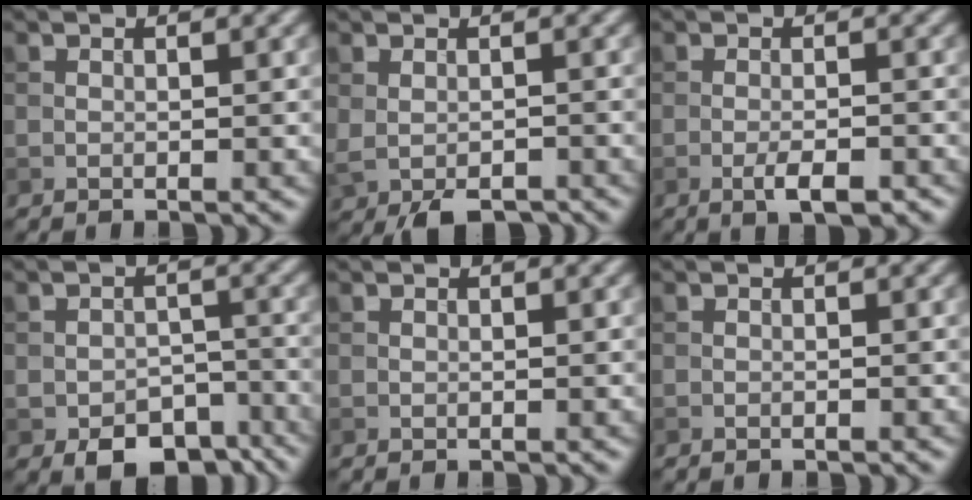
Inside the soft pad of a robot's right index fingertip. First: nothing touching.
{"total": 3.5, "force": [-2.2, 1.4, 2.4], "torque": [-0.040, -0.014, -0.031]}
{"total": 2.8, "force": [-1.5, 0.7, 2.3], "torque": [-0.044, -0.002, -0.025]}
{"total": 6.3, "force": [-4.1, 3.6, 3.2], "torque": [-0.044, -0.015, -0.059]}
{"total": 0.0}
{"total": 0.0}